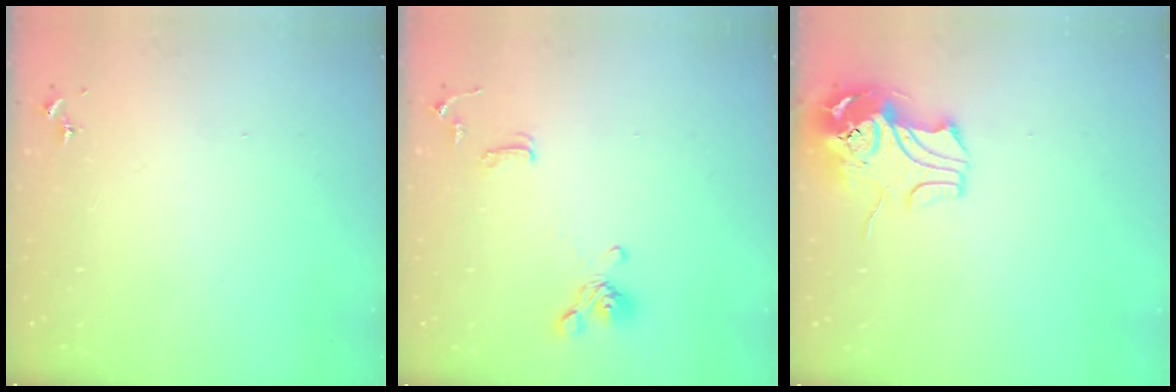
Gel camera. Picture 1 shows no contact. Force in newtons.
{"total": 10.8, "press": 10.7, "slide": 1.5}
{"total": 11.7, "press": 11.5, "slide": 1.7}